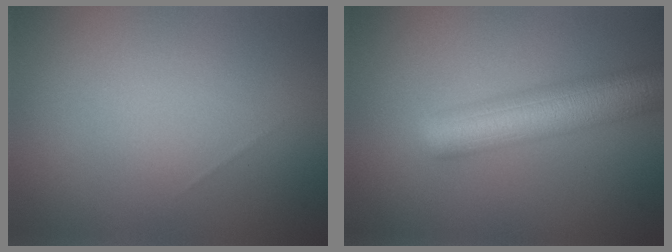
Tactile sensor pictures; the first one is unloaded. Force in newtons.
{"total": 7.9, "press": 7.8, "slide": 0.3}